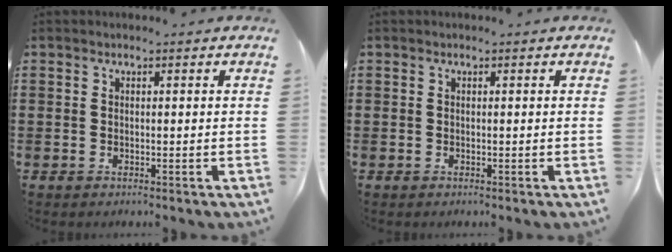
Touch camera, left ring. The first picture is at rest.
{"total": 0.0}